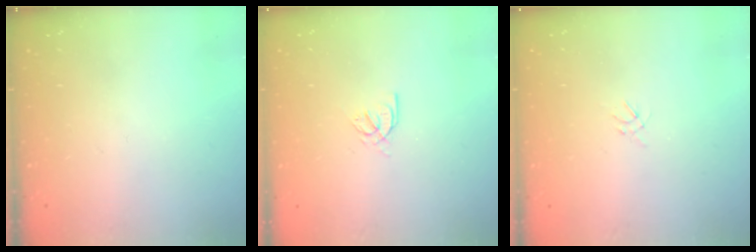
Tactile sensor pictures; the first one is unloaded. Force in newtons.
{"total": 3.6, "press": 3.6, "slide": 0.2}
{"total": 1.2, "press": 1.1, "slide": 0.5}